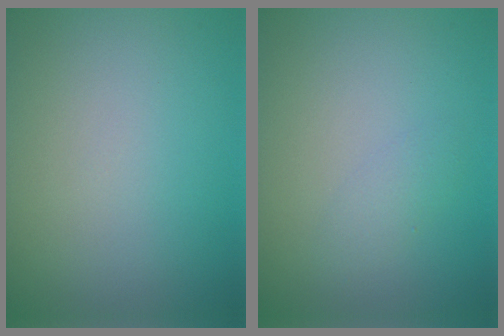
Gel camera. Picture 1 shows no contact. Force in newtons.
{"total": 1.1, "press": 1.1, "slide": 0.0}